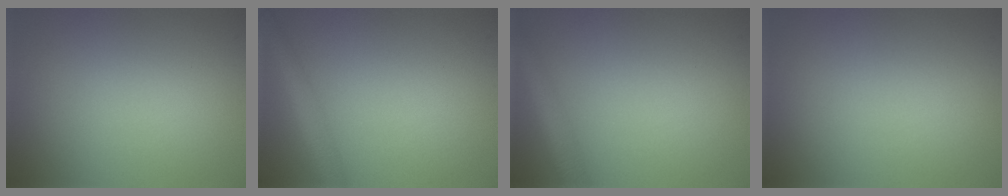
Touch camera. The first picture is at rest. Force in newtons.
{"total": 3.2, "press": 3.2, "slide": 0.1}
{"total": 3.0, "press": 3.0, "slide": 0.1}
{"total": 0.0}